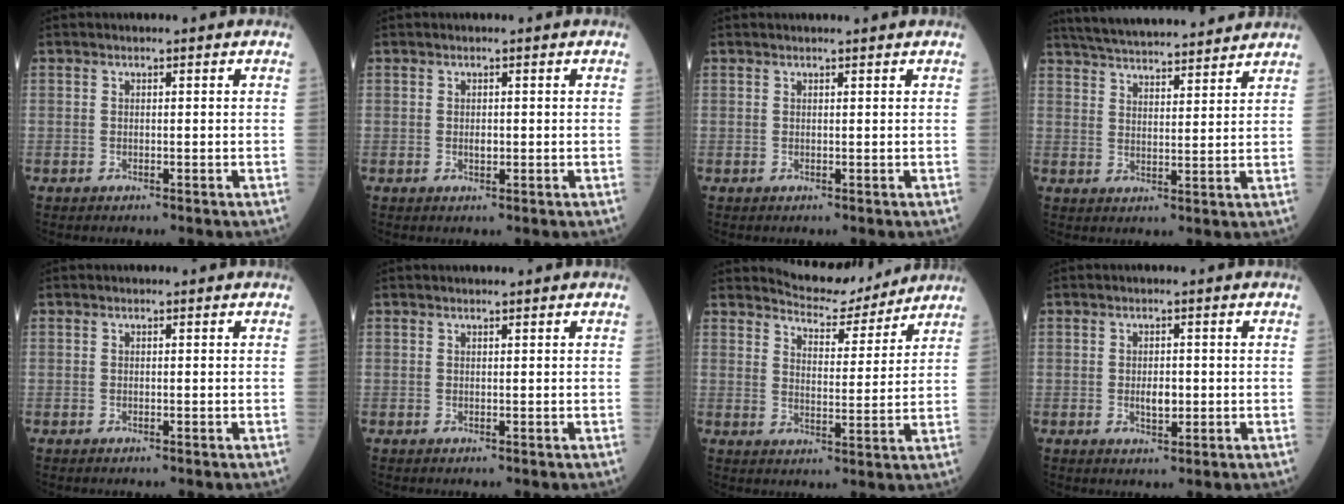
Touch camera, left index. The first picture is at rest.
{"total": 0.9, "force": [0.1, 0.5, 0.7], "torque": [-0.016, -0.001, 0.004]}
{"total": 2.5, "force": [2.3, -0.1, 0.9], "torque": [-0.009, 0.014, 0.030]}
{"total": 18.3, "force": [16.8, 2.5, 6.8], "torque": [-0.117, 0.039, 0.249]}
{"total": 0.0}
{"total": 0.9, "force": [0.8, -0.1, 0.4], "torque": [-0.007, 0.005, 0.016]}
{"total": 8.9, "force": [8.7, 1.7, 0.9], "torque": [-0.021, -0.001, 0.125]}
{"total": 2.5, "force": [-0.2, 1.2, 2.2], "torque": [-0.043, -0.001, 0.000]}